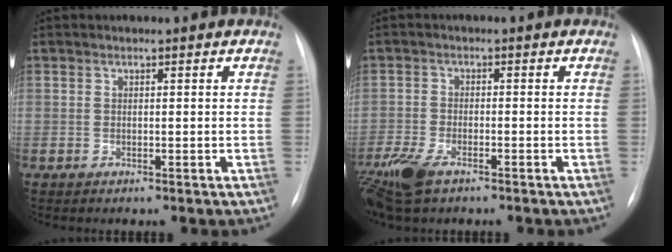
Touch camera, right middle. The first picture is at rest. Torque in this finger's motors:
{"motor_torque": [1.13, -0.84, 0.39, 0.10]}